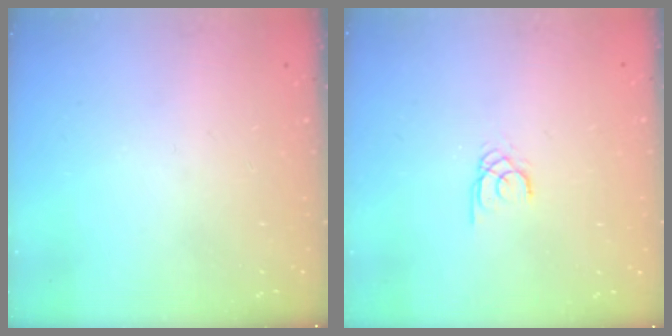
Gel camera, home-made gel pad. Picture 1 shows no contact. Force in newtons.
{"total": 1.5, "press": 1.5, "slide": 0.1}